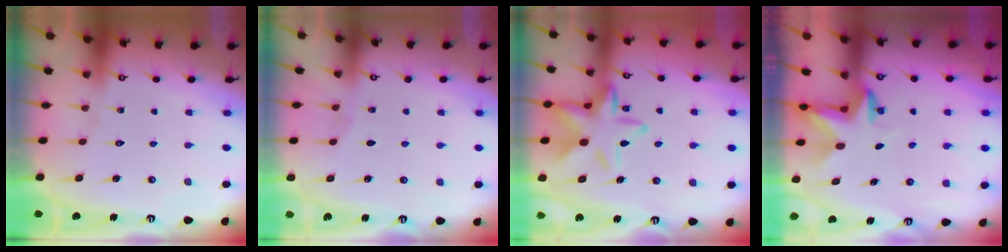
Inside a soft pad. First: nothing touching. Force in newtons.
{"total": 2.5, "press": 2.5, "slide": 0.4}
{"total": 15.8, "press": 15.8, "slide": 1.1}
{"total": 2.9, "press": 2.9, "slide": 0.1}